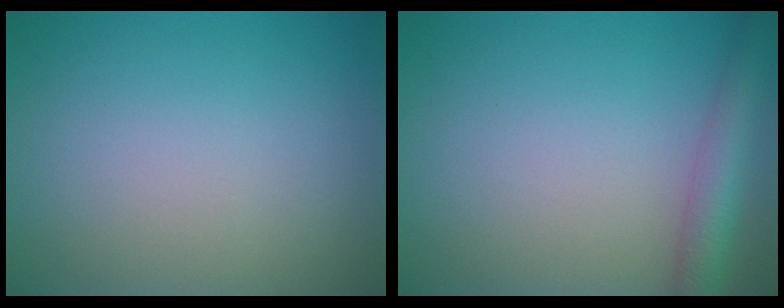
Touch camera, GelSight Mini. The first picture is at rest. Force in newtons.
{"total": 3.5, "press": 3.5, "slide": 0.2}